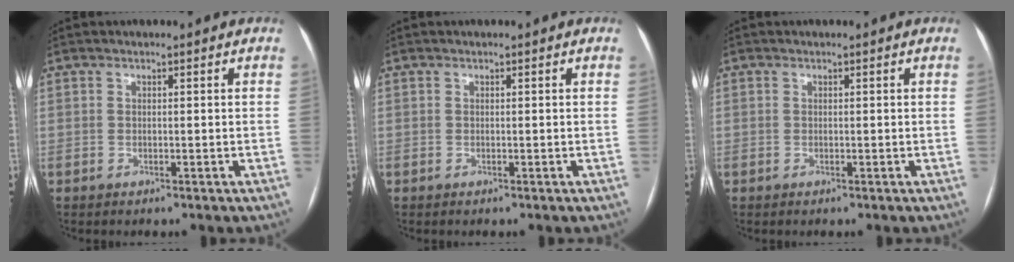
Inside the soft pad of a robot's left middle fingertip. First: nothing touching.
{"total": 0.0}
{"total": 0.0}